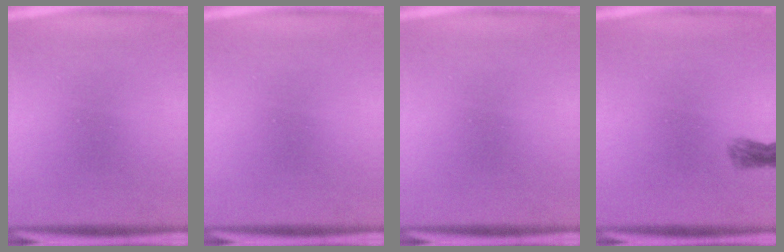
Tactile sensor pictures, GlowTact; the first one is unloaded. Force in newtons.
{"total": 0.0}
{"total": 0.0}
{"total": 1.7}